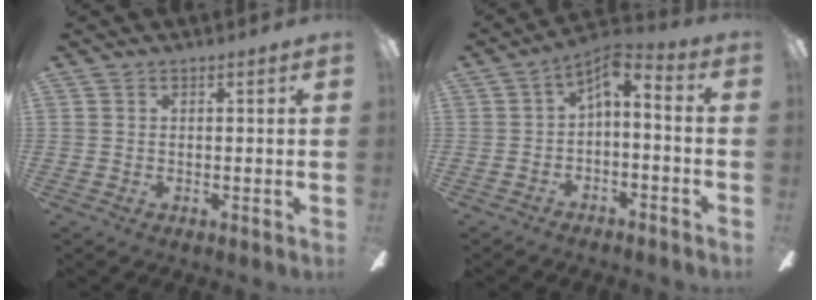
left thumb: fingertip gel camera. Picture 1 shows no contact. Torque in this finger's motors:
{"motor_torque": [-0.57, 1.14, 0.15, 0.17, -0.15]}